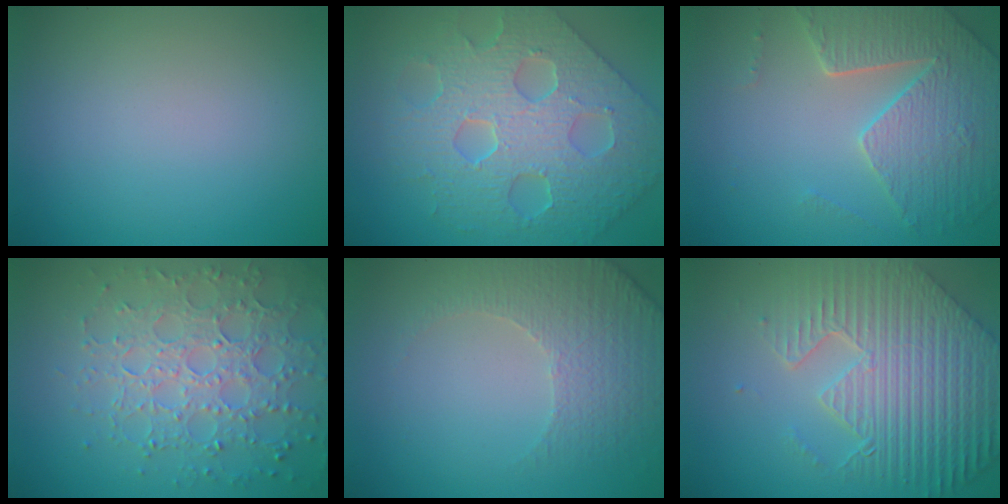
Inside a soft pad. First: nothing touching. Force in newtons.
{"total": 7.9, "press": 6.5, "slide": 4.4}
{"total": 5.2, "press": 4.7, "slide": 2.3}
{"total": 6.1, "press": 5.0, "slide": 3.6}
{"total": 4.9, "press": 3.5, "slide": 3.5}
{"total": 9.4, "press": 6.5, "slide": 6.8}